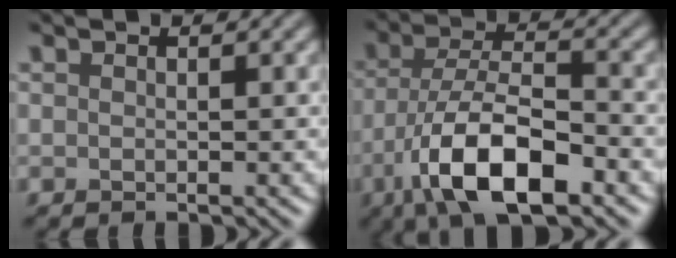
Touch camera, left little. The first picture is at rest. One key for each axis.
{"total": 9.8, "fx": -4.8, "fy": 3.6, "fz": 7.7, "tx": -0.145, "ty": -0.001, "tz": -0.092}